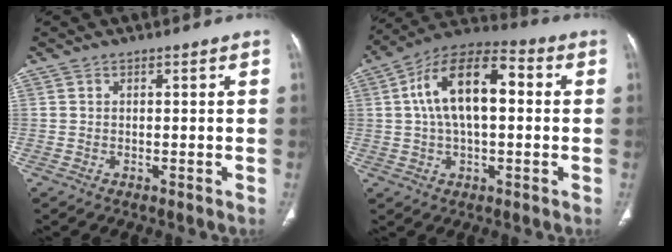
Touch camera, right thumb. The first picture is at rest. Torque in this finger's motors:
{"motor_torque": [0.73, 4.28, 1.46, -0.16, 0.42]}